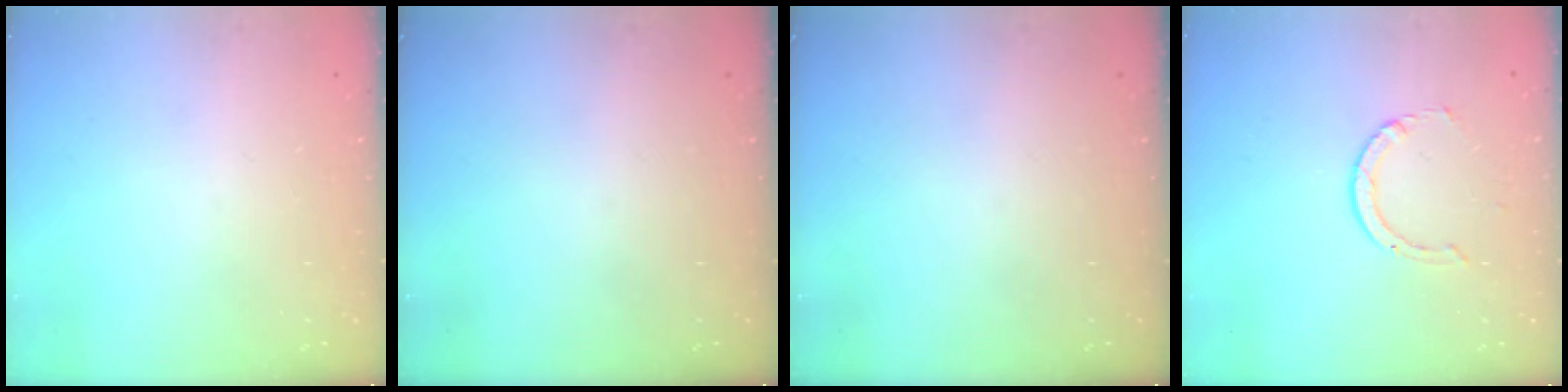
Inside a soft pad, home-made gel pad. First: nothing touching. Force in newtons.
{"total": 0.0}
{"total": 0.0}
{"total": 3.3, "press": 3.3, "slide": 0.3}